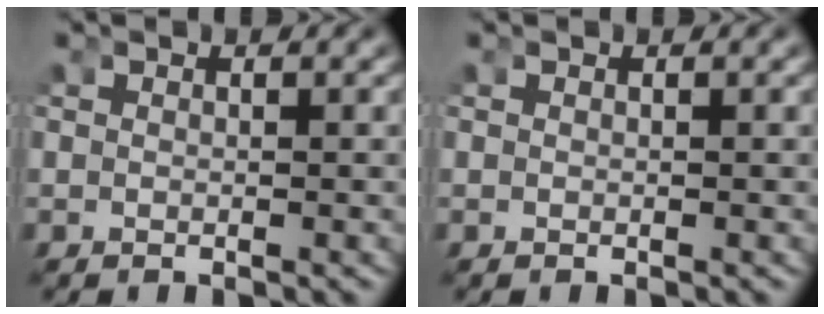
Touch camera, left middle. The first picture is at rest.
{"total": 0.0}